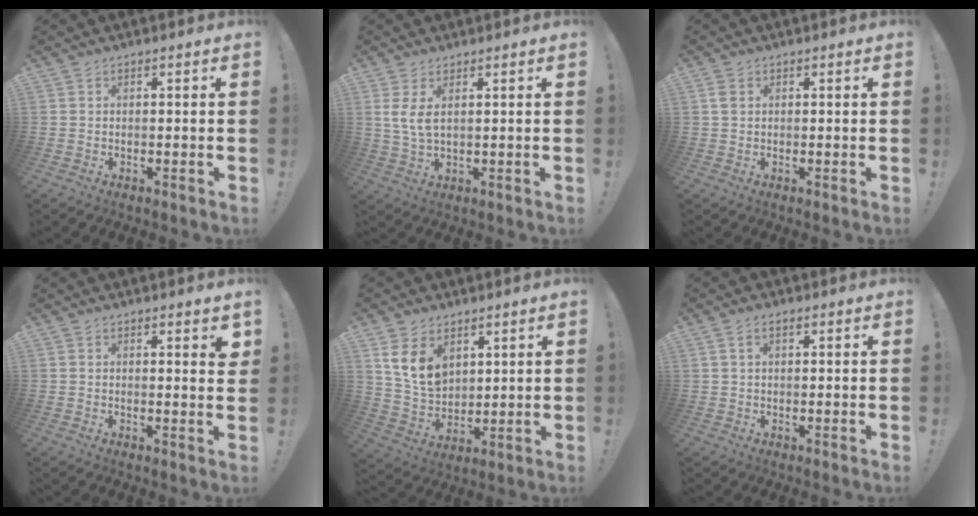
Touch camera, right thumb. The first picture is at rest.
{"total": 5.2, "force": [2.1, 2.0, 4.3], "torque": [-0.082, -0.006, 0.036]}
{"total": 1.9, "force": [0.8, 1.4, 1.0], "torque": [-0.017, 0.002, 0.013]}
{"total": 2.3, "force": [1.6, 0.4, 1.6], "torque": [-0.008, -0.014, 0.022]}
{"total": 11.0, "force": [5.5, 7.6, 5.9], "torque": [-0.113, -0.024, 0.111]}
{"total": 2.8, "force": [1.2, 1.5, 2.0], "torque": [-0.040, 0.006, 0.023]}